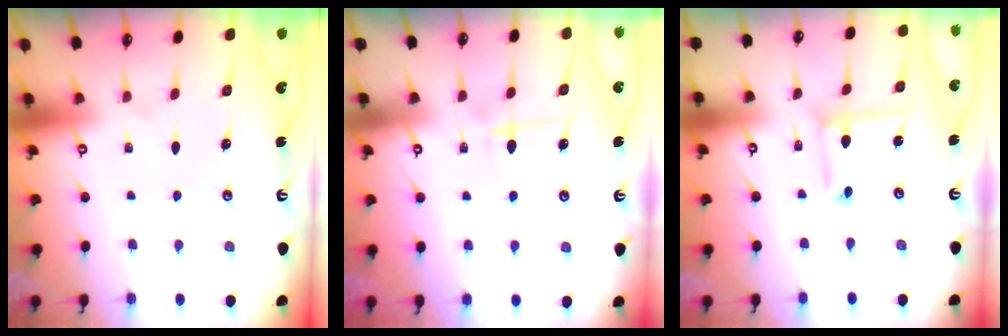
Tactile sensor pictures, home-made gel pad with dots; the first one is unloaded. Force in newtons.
{"total": 5.4, "press": 5.3, "slide": 0.8}
{"total": 5.8, "press": 5.8, "slide": 0.6}